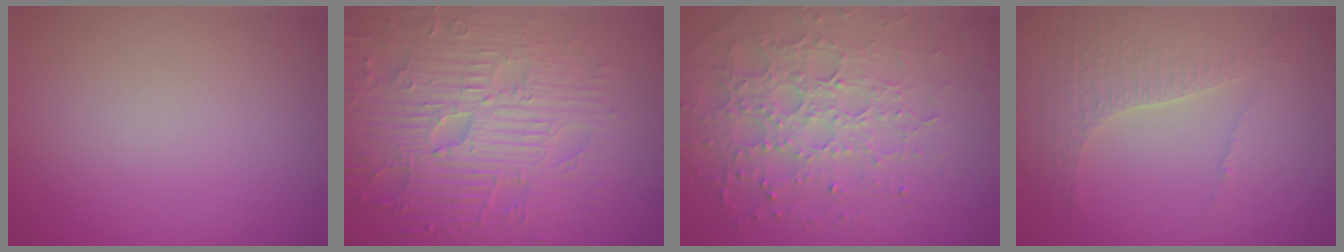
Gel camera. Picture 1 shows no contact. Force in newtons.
{"total": 7.9, "press": 6.1, "slide": 5.1}
{"total": 4.9, "press": 4.3, "slide": 2.4}
{"total": 4.3, "press": 3.1, "slide": 3.0}